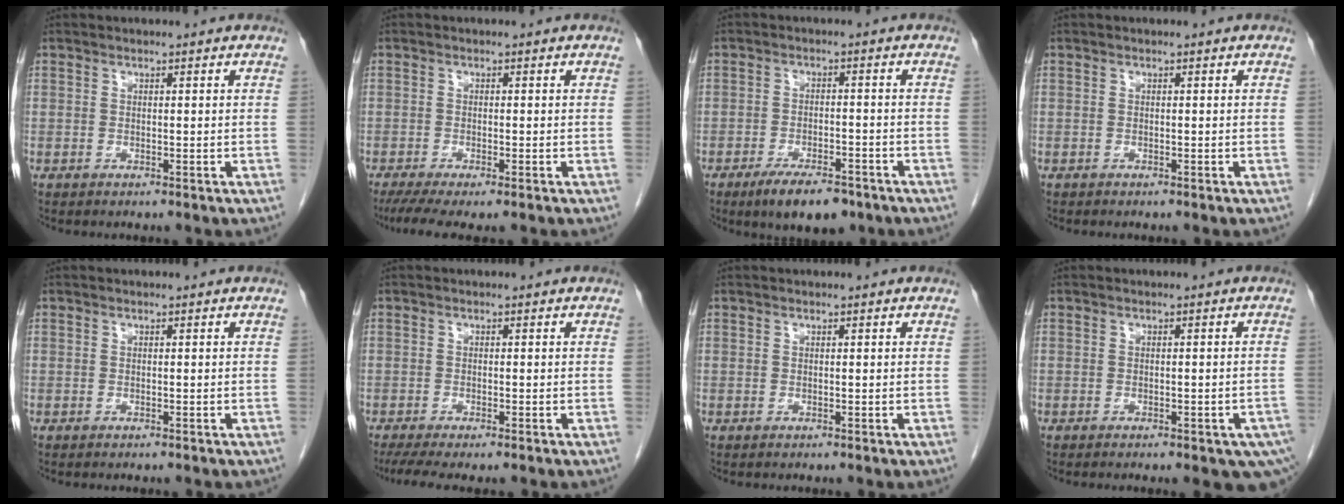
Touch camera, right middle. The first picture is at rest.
{"total": 6.4, "force": [-4.6, 0.9, 4.2], "torque": [-0.066, -0.017, -0.076]}
{"total": 7.7, "force": [-5.5, 2.7, 4.8], "torque": [-0.076, -0.006, -0.085]}
{"total": 0.0}
{"total": 1.0, "force": [-0.9, 0.1, 0.4], "torque": [-0.009, -0.003, -0.011]}
{"total": 5.8, "force": [-4.5, 0.9, 3.6], "torque": [-0.056, -0.014, -0.072]}
{"total": 0.0}
{"total": 8.5, "force": [-5.6, 2.8, 5.8], "torque": [-0.062, -0.006, -0.068]}